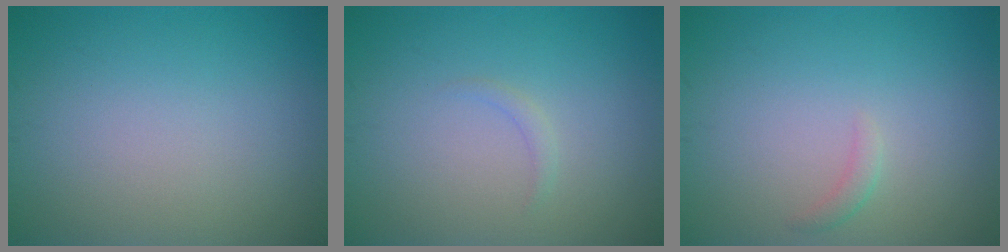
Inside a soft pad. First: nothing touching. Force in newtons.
{"total": 0.7, "press": 0.7, "slide": 0.1}
{"total": 0.8, "press": 0.8, "slide": 0.1}